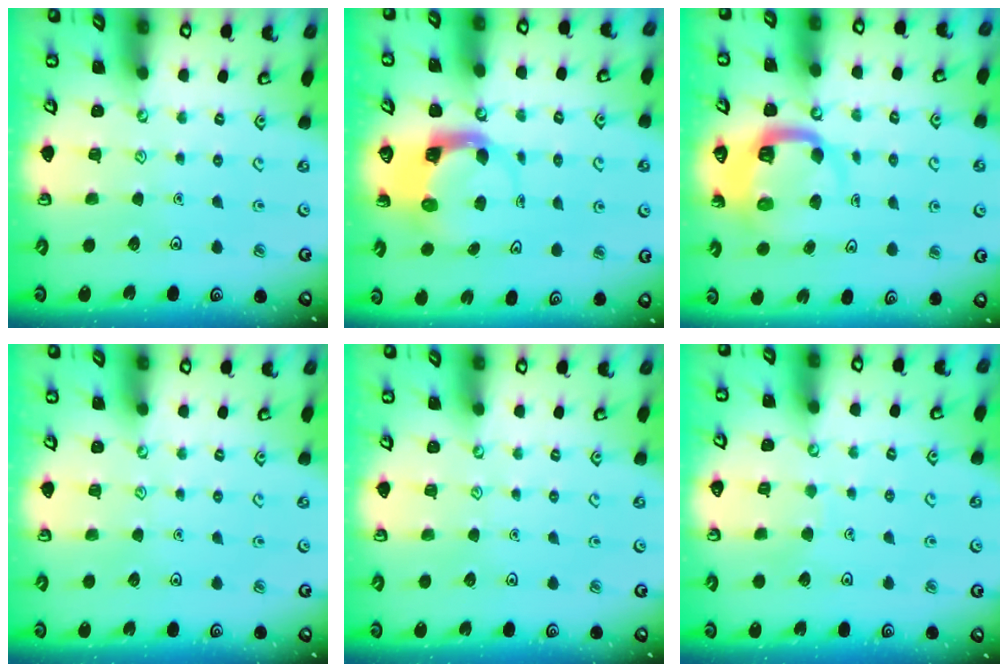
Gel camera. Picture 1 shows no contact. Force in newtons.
{"total": 3.9, "press": 3.8, "slide": 0.6}
{"total": 6.0, "press": 5.9, "slide": 0.8}
{"total": 0.0}
{"total": 0.0}
{"total": 2.3, "press": 2.3, "slide": 0.1}